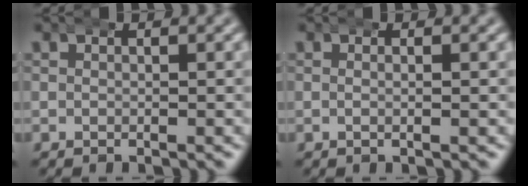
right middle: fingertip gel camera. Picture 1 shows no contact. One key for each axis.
{"total": 1.2, "fx": -0.1, "fy": 0.1, "fz": 1.2, "tx": -0.019, "ty": 0.004, "tz": -0.006}